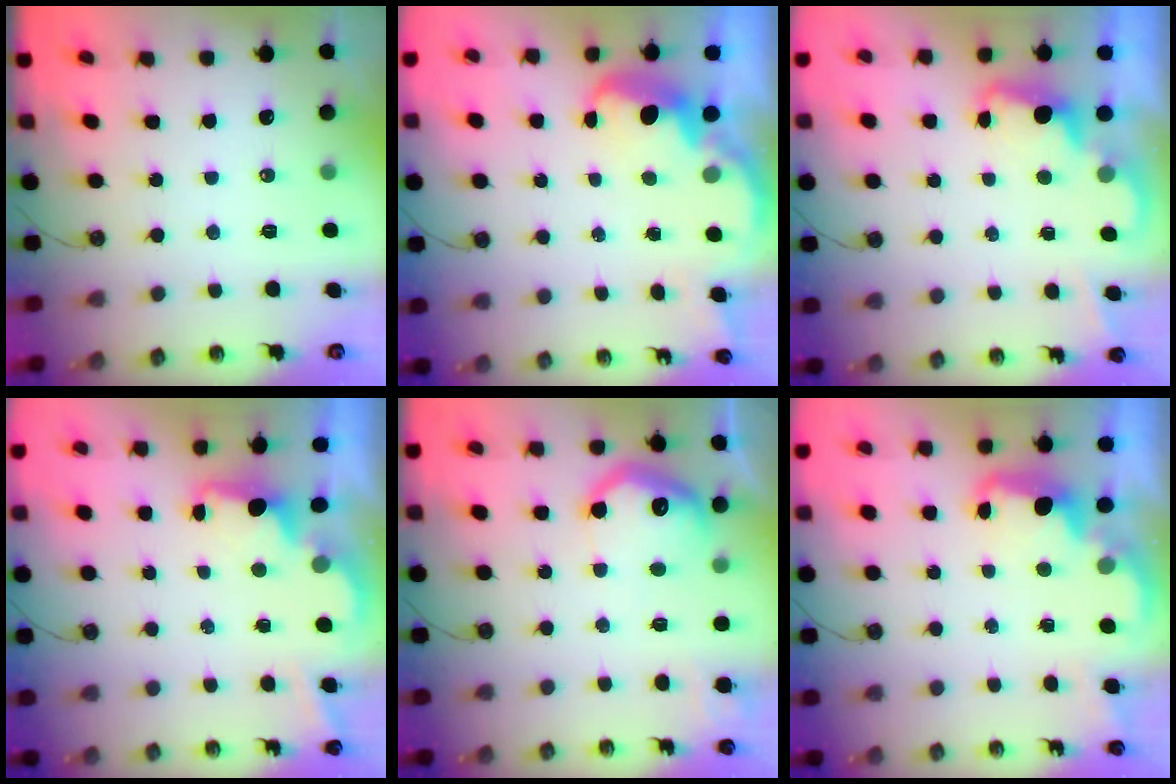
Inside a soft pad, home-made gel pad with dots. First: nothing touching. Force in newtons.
{"total": 4.8, "press": 4.7, "slide": 0.7}
{"total": 2.4, "press": 2.4, "slide": 0.5}
{"total": 1.9, "press": 1.7, "slide": 0.8}
{"total": 12.9, "press": 12.9, "slide": 0.5}
{"total": 2.6, "press": 2.6, "slide": 0.7}